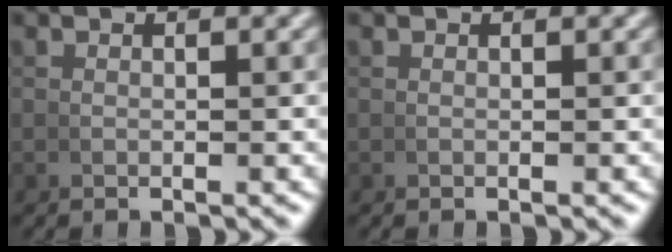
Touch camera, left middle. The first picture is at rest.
{"total": 0.0}